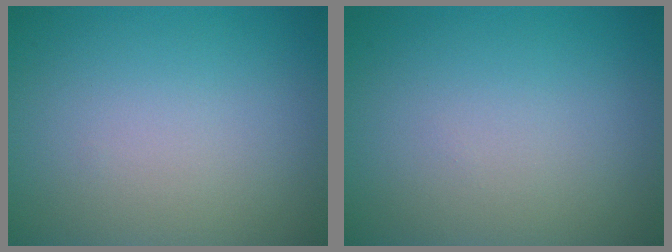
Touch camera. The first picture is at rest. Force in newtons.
{"total": 0.0}